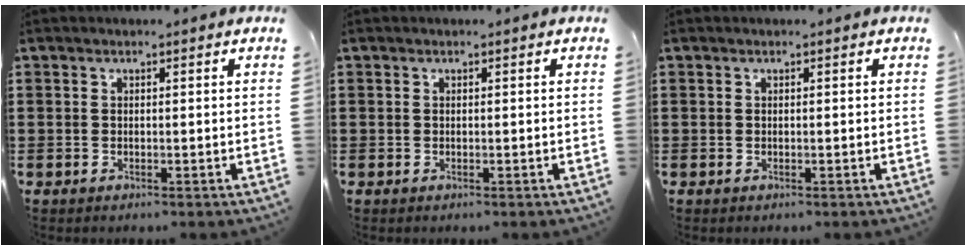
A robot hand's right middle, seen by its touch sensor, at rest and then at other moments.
{"total": 0.0}
{"total": 0.0}